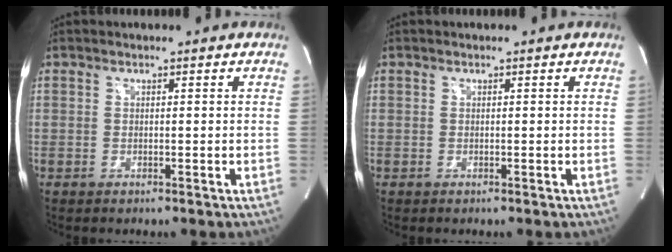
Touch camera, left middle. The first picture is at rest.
{"total": 0.0}